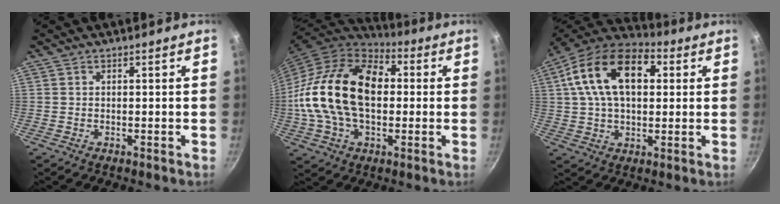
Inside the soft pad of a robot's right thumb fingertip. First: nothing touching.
{"total": 24.5, "force": [0.7, 15.8, 18.8], "torque": [-0.336, 0.034, 0.003]}
{"total": 18.8, "force": [4.5, 11.4, 14.2], "torque": [-0.230, 0.019, 0.060]}